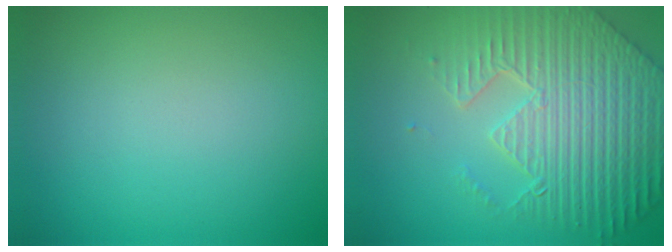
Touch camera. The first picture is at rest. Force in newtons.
{"total": 8.8, "press": 6.3, "slide": 6.1}